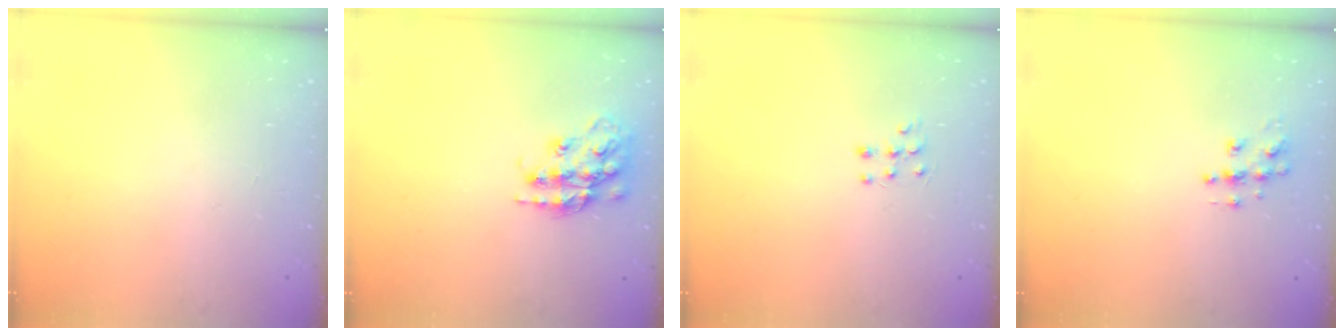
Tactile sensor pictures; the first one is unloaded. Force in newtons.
{"total": 14.9, "press": 14.8, "slide": 0.8}
{"total": 6.4, "press": 6.3, "slide": 0.8}
{"total": 7.3, "press": 7.3, "slide": 0.2}